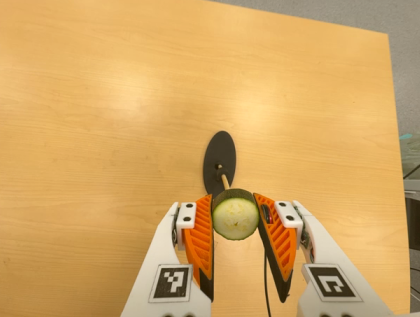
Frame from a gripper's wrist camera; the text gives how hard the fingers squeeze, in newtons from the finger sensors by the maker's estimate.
{"total": 8.4, "left": 7.7, "right": 9.1}